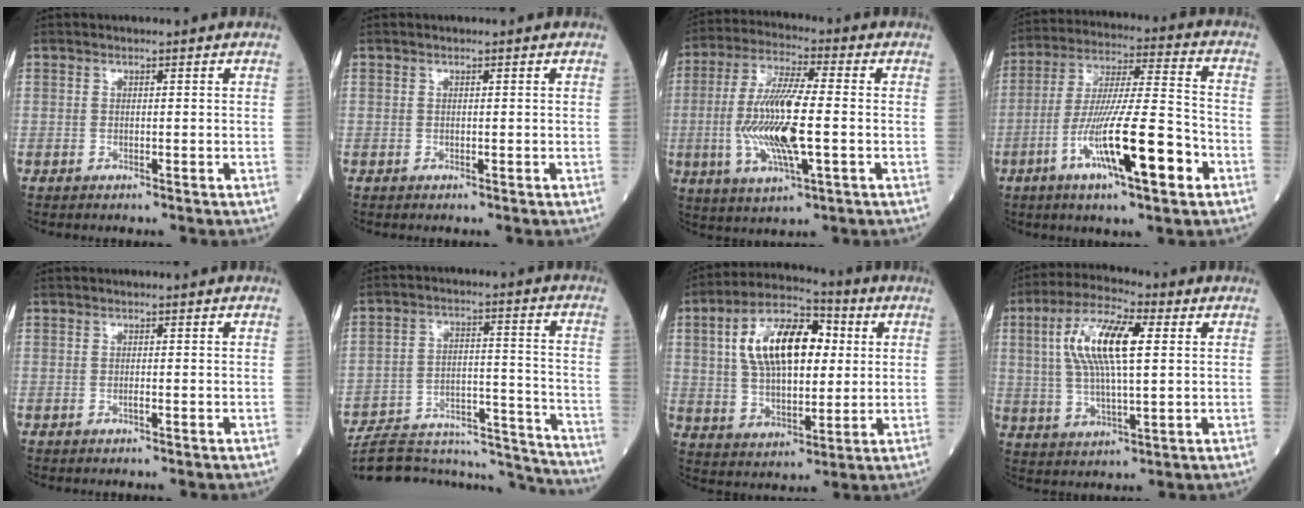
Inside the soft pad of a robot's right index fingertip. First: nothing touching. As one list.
[{"total": 0.0}, {"total": 13.9, "force": [-1.8, 2.3, 13.6], "torque": [-0.278, -0.007, -0.033]}, {"total": 16.4, "force": [-6.7, 1.5, 14.9], "torque": [-0.267, -0.012, -0.116]}, {"total": 0.5, "force": [-0.2, 0.0, 0.5], "torque": [-0.008, 0.001, -0.004]}, {"total": 22.1, "force": [-21.0, 3.4, 5.9], "torque": [-0.084, 0.025, -0.309]}, {"total": 15.4, "force": [3.6, 7.4, 13.0], "torque": [-0.245, 0.030, 0.062]}, {"total": 12.5, "force": [2.8, 3.2, 11.7], "torque": [-0.239, 0.018, 0.050]}]